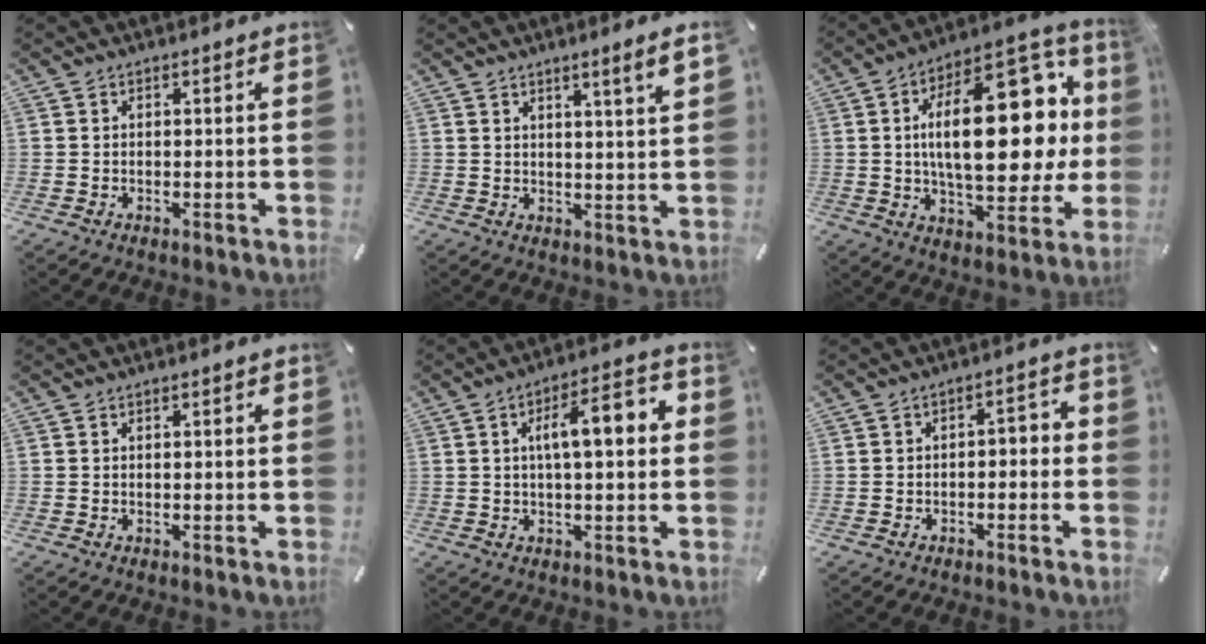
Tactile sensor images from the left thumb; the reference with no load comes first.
{"total": 4.7, "force": [3.2, -0.5, 3.4], "torque": [-0.055, -0.017, 0.050]}
{"total": 29.7, "force": [4.9, 13.9, 25.8], "torque": [-0.417, -0.023, 0.078]}
{"total": 0.5, "force": [0.3, 0.1, 0.5], "torque": [-0.007, 0.002, 0.004]}
{"total": 10.9, "force": [2.1, 3.5, 10.1], "torque": [-0.160, 0.002, 0.025]}
{"total": 3.0, "force": [-2.0, 1.4, 1.7], "torque": [-0.030, 0.016, -0.041]}